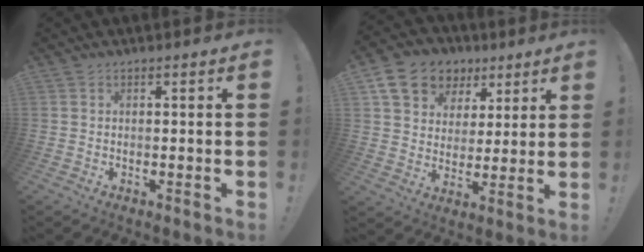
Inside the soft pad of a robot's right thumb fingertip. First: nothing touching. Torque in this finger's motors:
{"motor_torque": [0.07, 0.12, 0.26, -0.01, 0.01]}